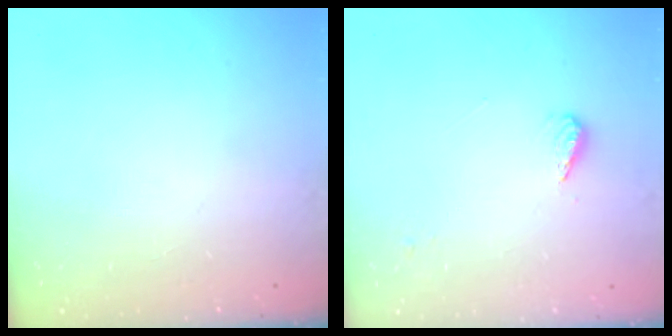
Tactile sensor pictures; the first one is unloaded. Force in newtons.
{"total": 3.9, "press": 3.8, "slide": 0.4}